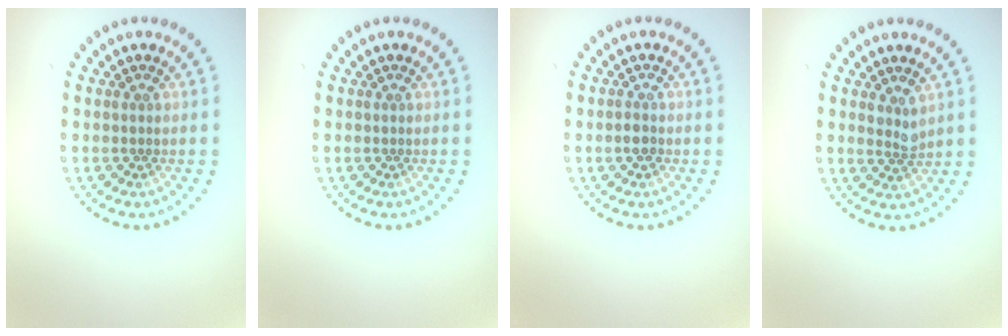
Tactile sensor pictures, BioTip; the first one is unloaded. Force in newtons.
{"total": 0.0}
{"total": 1.1, "press": 1.0, "slide": 0.3}
{"total": 1.5, "press": 1.3, "slide": 0.8}